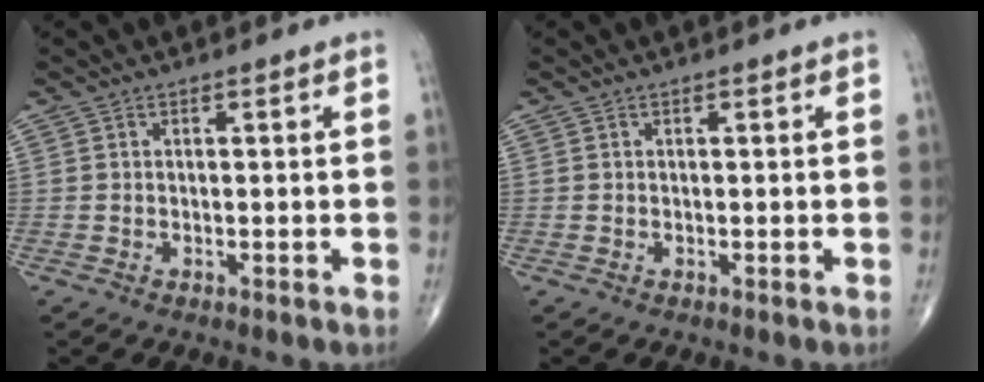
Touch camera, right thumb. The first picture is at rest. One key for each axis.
{"total": 0.0}